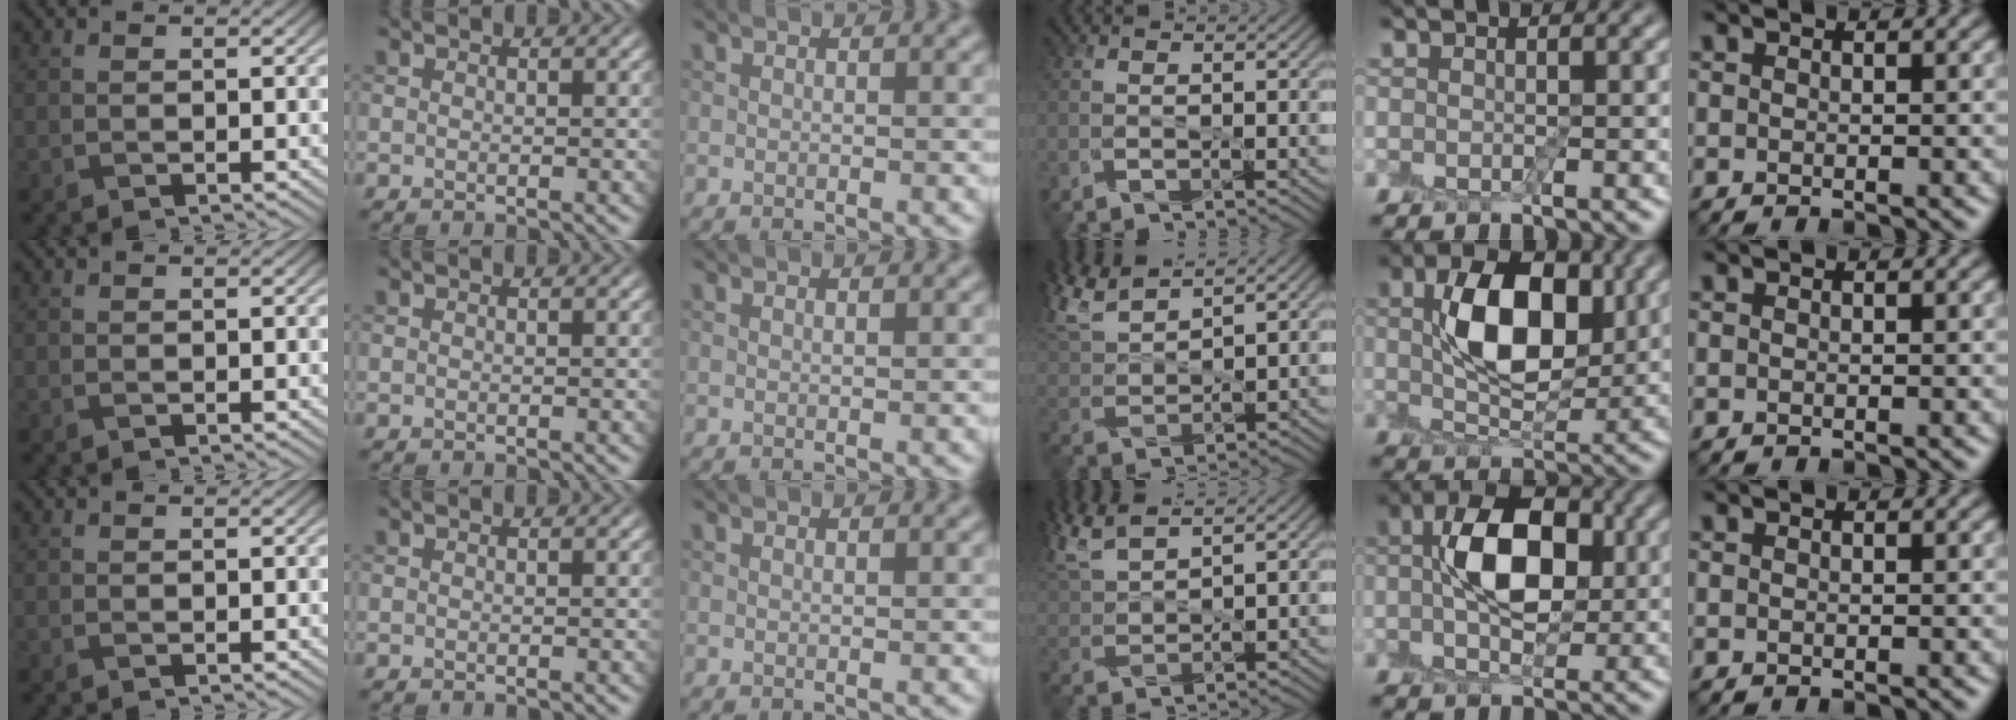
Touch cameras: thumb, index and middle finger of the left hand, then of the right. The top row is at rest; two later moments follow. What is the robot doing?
{"motion": "peel", "object": "shipping label"}